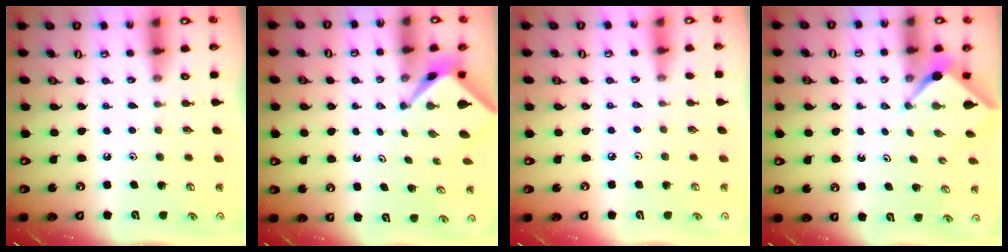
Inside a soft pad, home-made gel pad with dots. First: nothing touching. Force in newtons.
{"total": 2.3, "press": 2.3, "slide": 0.2}
{"total": 0.8, "press": 0.7, "slide": 0.3}
{"total": 2.5, "press": 2.4, "slide": 0.3}